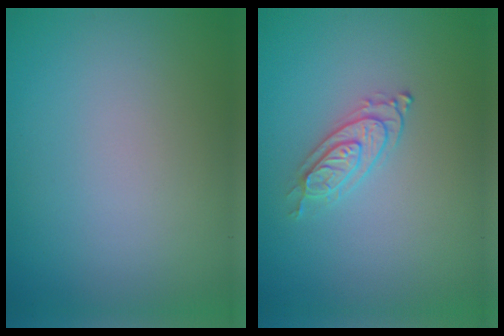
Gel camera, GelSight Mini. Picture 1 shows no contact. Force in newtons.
{"total": 2.2, "press": 2.0, "slide": 0.7}